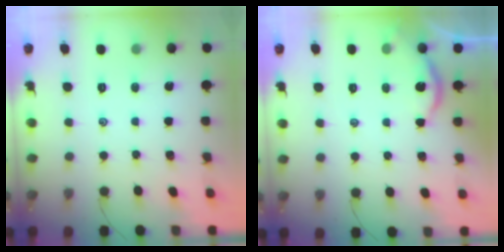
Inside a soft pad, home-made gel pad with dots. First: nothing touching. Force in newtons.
{"total": 5.5, "press": 5.5, "slide": 0.4}